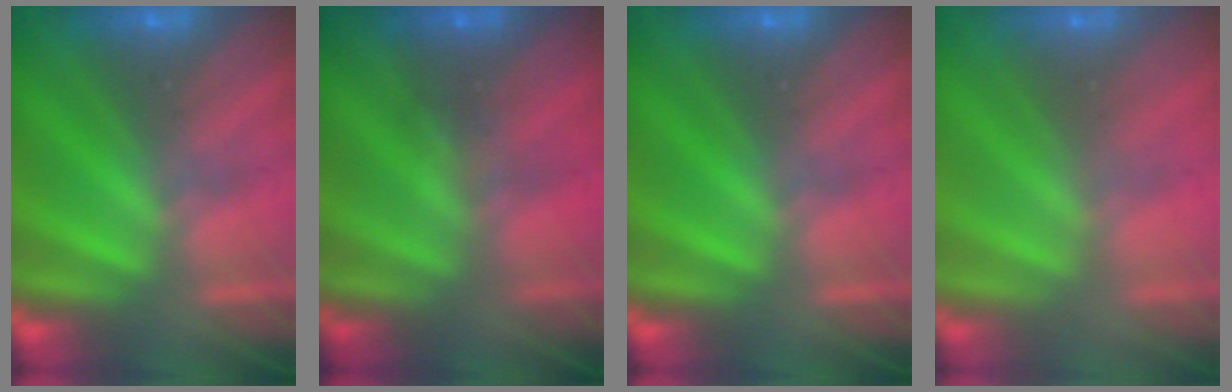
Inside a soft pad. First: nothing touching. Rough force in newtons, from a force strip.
{"total": 1.2}
{"total": 0.0}
{"total": 3.4}